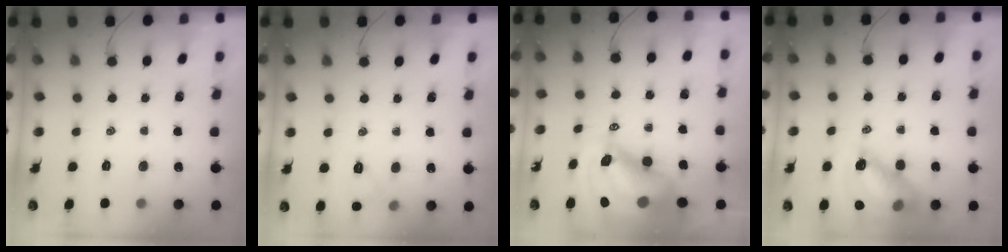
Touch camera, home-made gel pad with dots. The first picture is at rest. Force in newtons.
{"total": 5.0, "press": 4.8, "slide": 1.4}
{"total": 15.3, "press": 14.6, "slide": 4.4}
{"total": 13.3, "press": 12.8, "slide": 3.8}